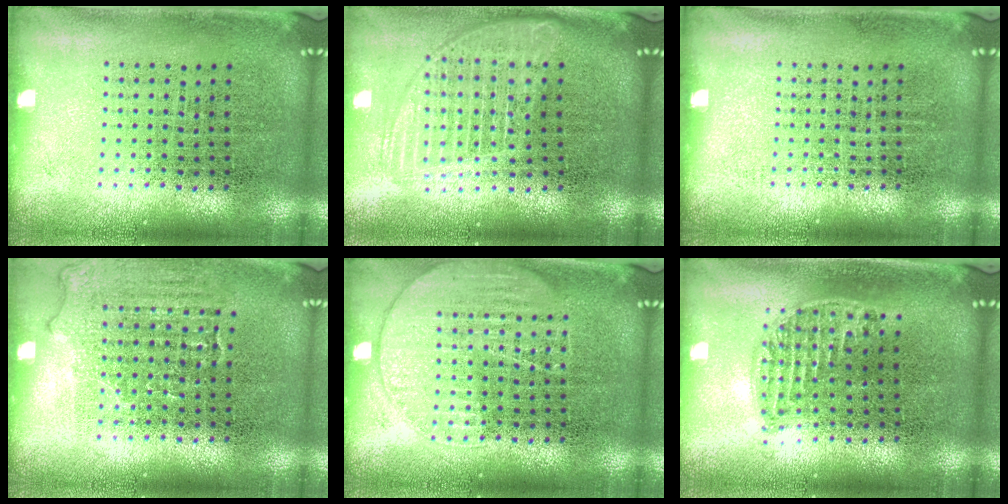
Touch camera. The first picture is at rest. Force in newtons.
{"total": 1.8, "press": 1.5, "slide": 1.0}
{"total": 0.0}
{"total": 1.2, "press": 1.1, "slide": 0.5}
{"total": 2.0, "press": 1.9, "slide": 0.3}
{"total": 1.2, "press": 1.1, "slide": 0.5}